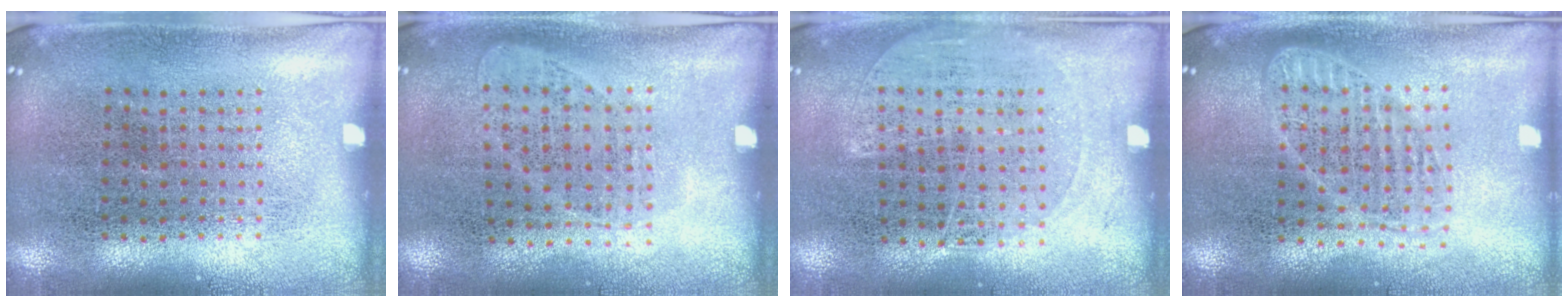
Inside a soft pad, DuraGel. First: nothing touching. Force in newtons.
{"total": 1.0, "press": 0.9, "slide": 0.4}
{"total": 1.3, "press": 1.0, "slide": 0.7}
{"total": 1.8, "press": 1.6, "slide": 0.9}